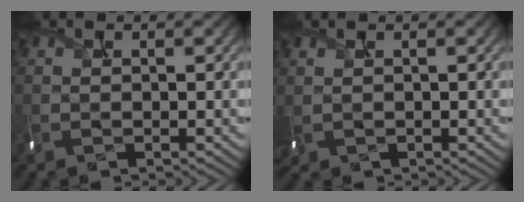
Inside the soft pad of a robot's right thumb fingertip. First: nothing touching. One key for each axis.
{"total": 1.4, "fx": 0.3, "fy": 0.8, "fz": 1.1, "tx": -0.033, "ty": -0.002, "tz": 0.012}